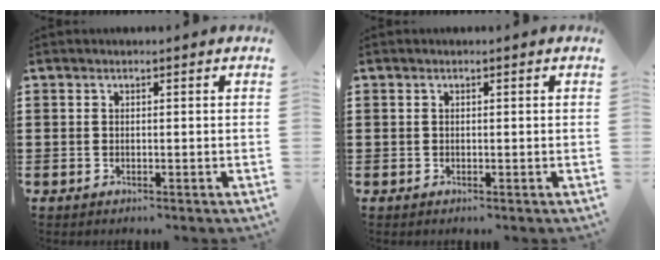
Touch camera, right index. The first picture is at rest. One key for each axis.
{"total": 0.0}